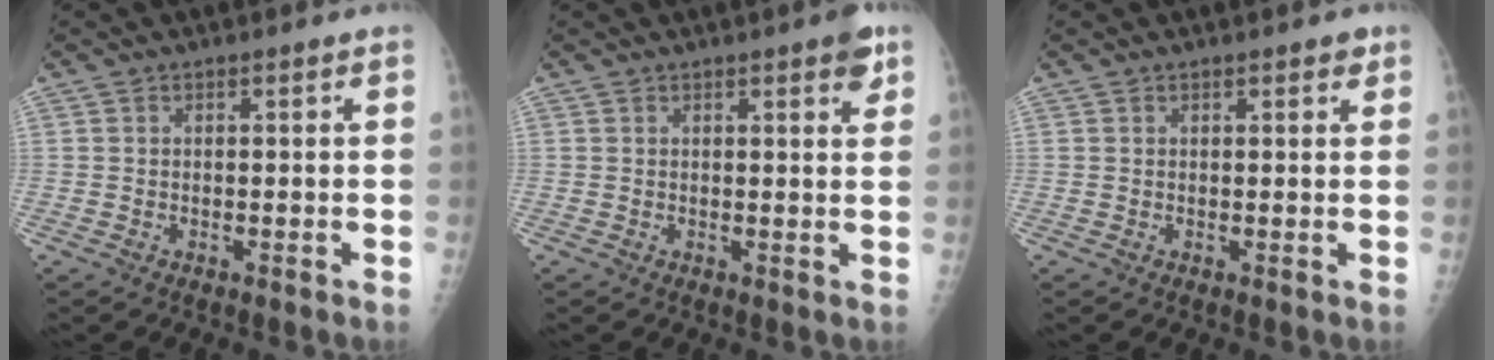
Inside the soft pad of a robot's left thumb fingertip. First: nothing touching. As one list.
[{"total": 3.6, "force": [2.2, 0.9, 2.8], "torque": [-0.026, -0.008, 0.023]}, {"total": 1.8, "force": [1.2, 0.7, 1.1], "torque": [-0.004, -0.004, 0.013]}]